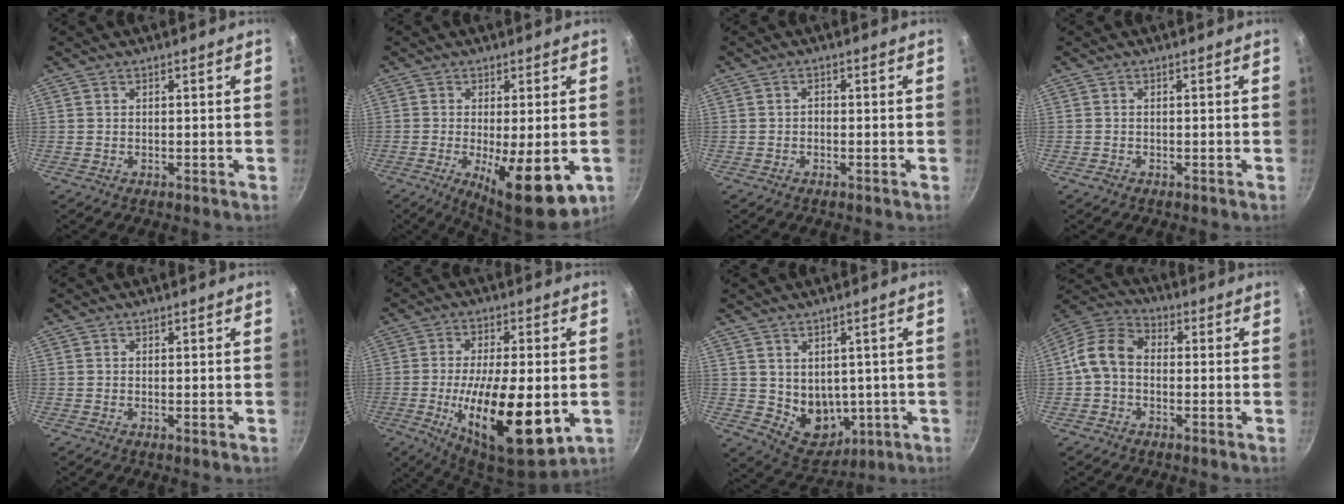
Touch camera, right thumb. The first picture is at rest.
{"total": 14.5, "force": [-4.6, 5.0, 12.8], "torque": [-0.164, -0.016, -0.050]}
{"total": 0.9, "force": [-0.4, 0.6, 0.5], "torque": [-0.002, 0.003, -0.012]}
{"total": 0.6, "force": [-0.4, 0.4, 0.2], "torque": [-0.004, 0.000, -0.008]}
{"total": 0.6, "force": [0.0, 0.0, 0.6], "torque": [-0.013, -0.003, 0.001]}
{"total": 20.7, "force": [-4.2, 7.6, 18.8], "torque": [-0.315, -0.023, -0.049]}
{"total": 8.8, "force": [-0.4, 6.9, 5.5], "torque": [-0.047, -0.009, 0.025]}
{"total": 10.2, "force": [-0.5, 7.4, 7.1], "torque": [-0.130, 0.030, -0.024]}